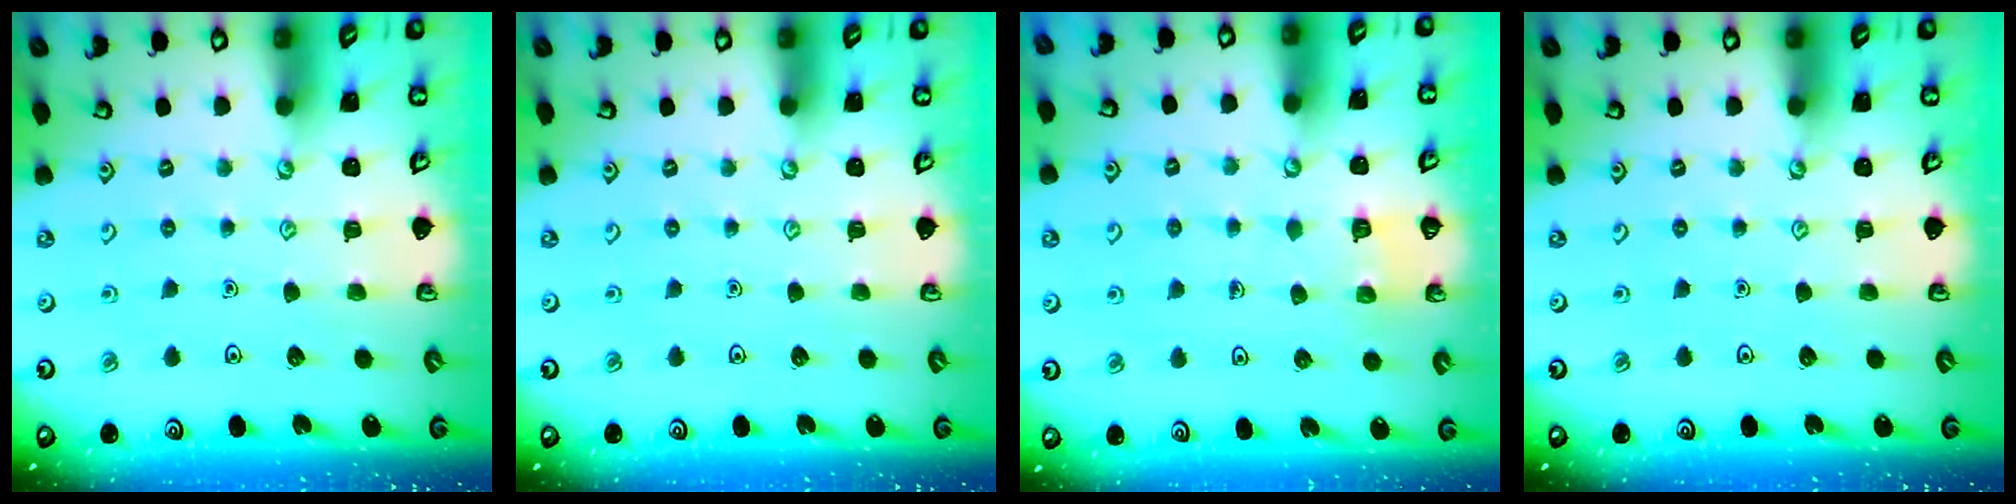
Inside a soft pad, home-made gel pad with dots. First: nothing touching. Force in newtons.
{"total": 0.0}
{"total": 2.8, "press": 2.8, "slide": 0.1}
{"total": 0.0}